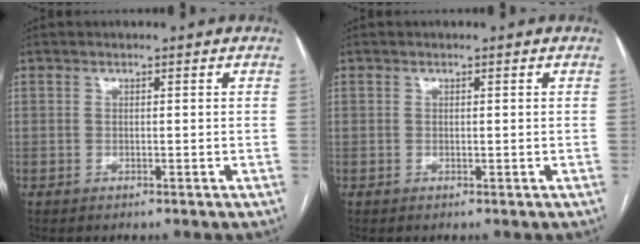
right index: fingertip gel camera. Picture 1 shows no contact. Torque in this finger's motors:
{"motor_torque": [0.06, 0.07, 0.00, 0.01]}